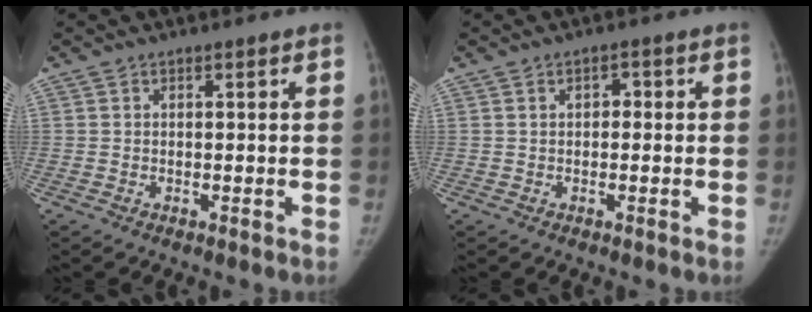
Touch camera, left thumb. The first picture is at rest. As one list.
[{"total": 1.7, "force": [0.2, 1.2, 1.1], "torque": [-0.006, 0.006, -0.002]}]